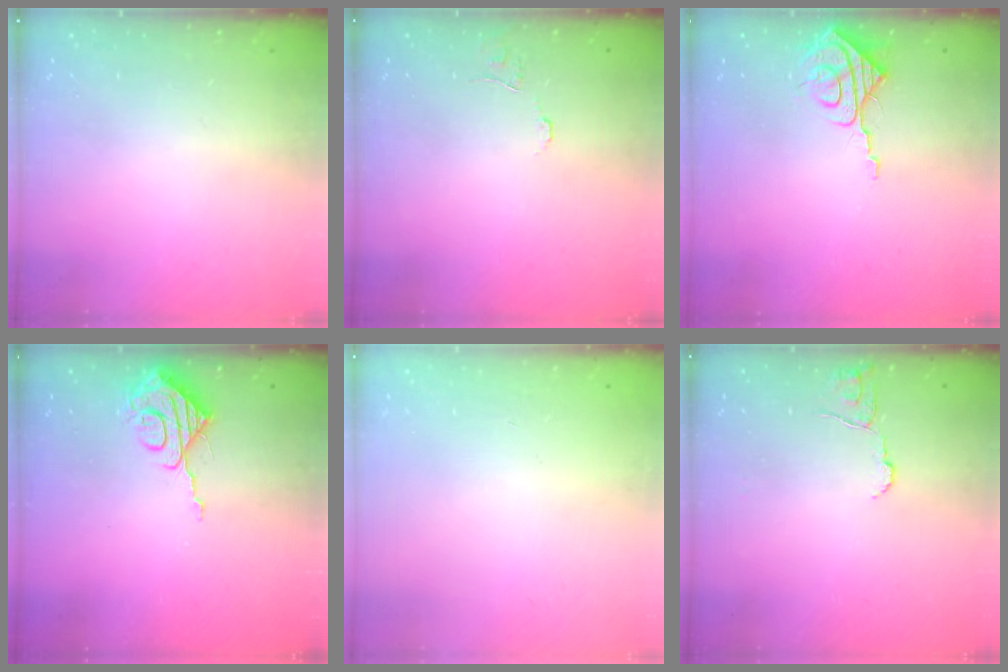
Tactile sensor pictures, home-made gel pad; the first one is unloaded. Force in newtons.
{"total": 6.4, "press": 6.4, "slide": 0.5}
{"total": 8.8, "press": 8.8, "slide": 0.6}
{"total": 9.1, "press": 9.1, "slide": 0.7}
{"total": 0.0}
{"total": 5.9, "press": 5.9, "slide": 0.5}